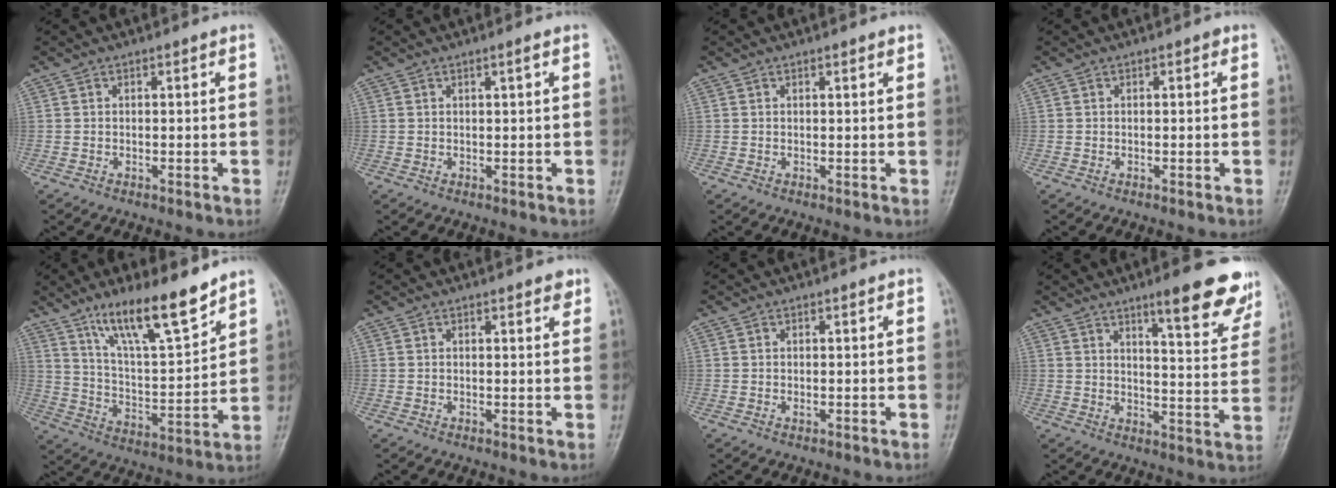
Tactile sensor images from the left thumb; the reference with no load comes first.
{"total": 1.1, "force": [0.5, 0.1, 0.9], "torque": [-0.015, 0.000, 0.008]}
{"total": 1.2, "force": [0.8, 0.4, 0.8], "torque": [-0.007, -0.002, 0.010]}
{"total": 0.6, "force": [0.2, 0.4, 0.4], "torque": [0.003, 0.002, -0.002]}
{"total": 15.7, "force": [11.2, 3.7, 10.3], "torque": [-0.156, -0.070, 0.207]}
{"total": 2.3, "force": [1.6, 0.9, 1.4], "torque": [-0.007, -0.006, 0.018]}
{"total": 0.8, "force": [0.2, 0.5, 0.6], "torque": [-0.006, -0.001, 0.004]}
{"total": 14.5, "force": [9.7, 3.2, 10.3], "torque": [-0.096, -0.056, 0.129]}